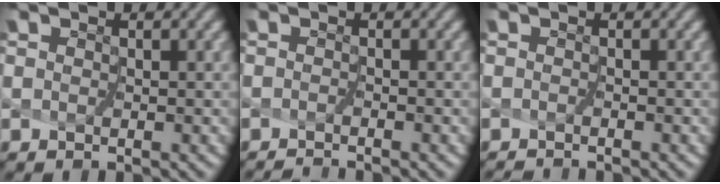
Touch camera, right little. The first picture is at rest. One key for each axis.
{"total": 1.6, "fx": -1.4, "fy": -0.7, "fz": -0.2, "tx": -0.006, "ty": -0.010, "tz": -0.026}
{"total": 1.4, "fx": -1.2, "fy": -0.6, "fz": -0.3, "tx": -0.004, "ty": -0.012, "tz": -0.023}